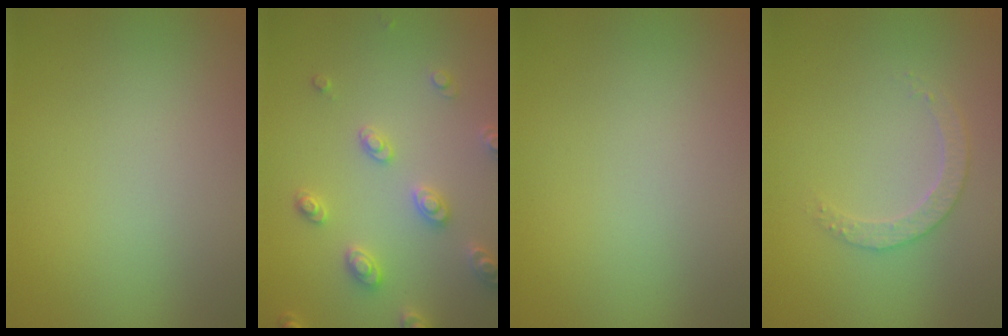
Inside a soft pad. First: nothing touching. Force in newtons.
{"total": 3.4, "press": 3.2, "slide": 1.0}
{"total": 0.0}
{"total": 2.2, "press": 2.2, "slide": 0.6}